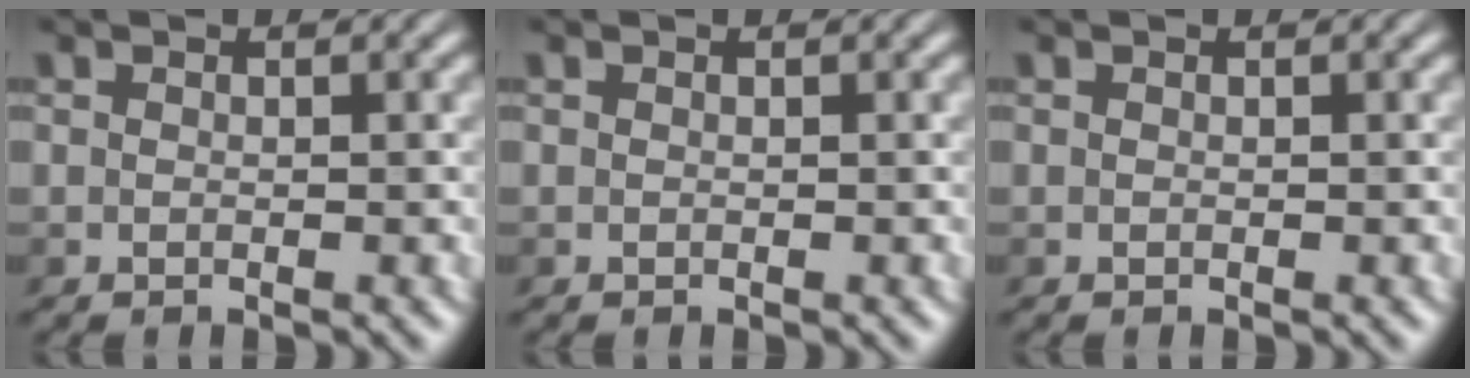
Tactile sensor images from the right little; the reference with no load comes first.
{"total": 0.0}
{"total": 0.0}